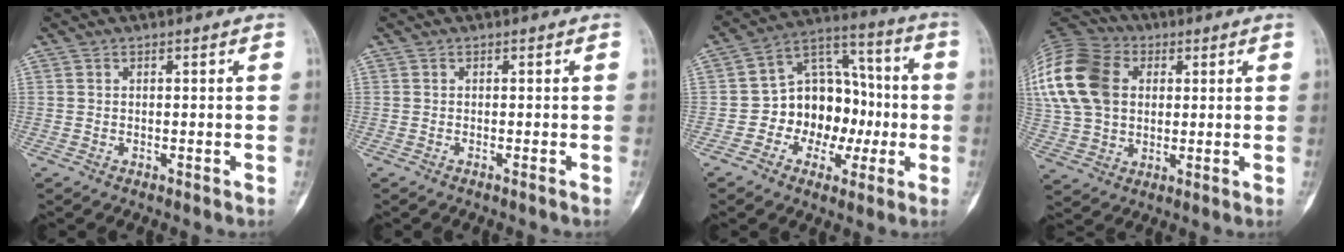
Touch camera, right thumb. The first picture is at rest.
{"total": 0.6, "force": [-0.4, -0.2, 0.4], "torque": [-0.004, 0.002, -0.008]}
{"total": 14.8, "force": [-2.5, 11.3, 9.3], "torque": [-0.092, 0.049, -0.044]}
{"total": 24.4, "force": [5.8, 18.1, 15.3], "torque": [-0.351, 0.044, 0.112]}